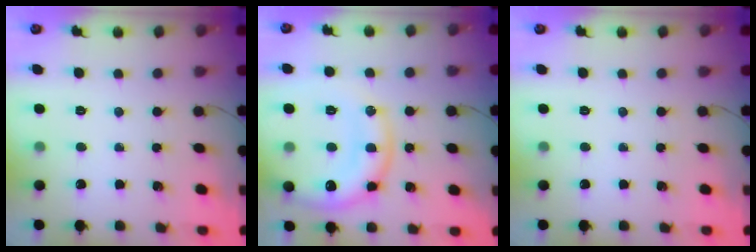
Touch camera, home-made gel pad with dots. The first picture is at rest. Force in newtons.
{"total": 17.2, "press": 17.1, "slide": 1.7}
{"total": 0.0}